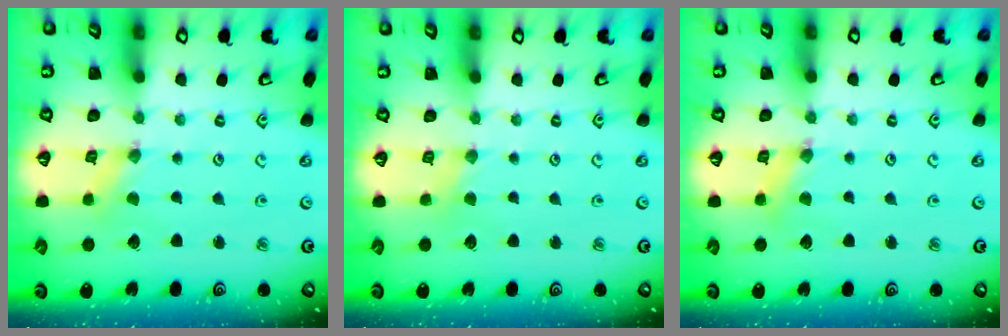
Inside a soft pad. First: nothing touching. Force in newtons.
{"total": 1.8, "press": 1.8, "slide": 0.4}
{"total": 2.0, "press": 2.0, "slide": 0.4}